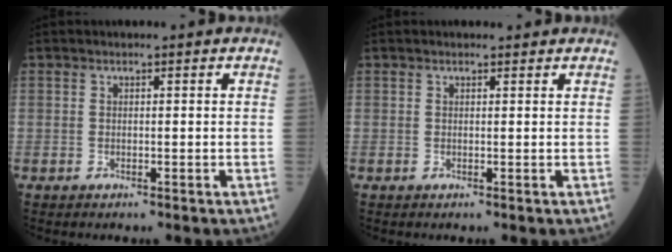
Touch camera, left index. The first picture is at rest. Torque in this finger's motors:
{"motor_torque": [0.18, -0.16, 0.05, 0.03]}